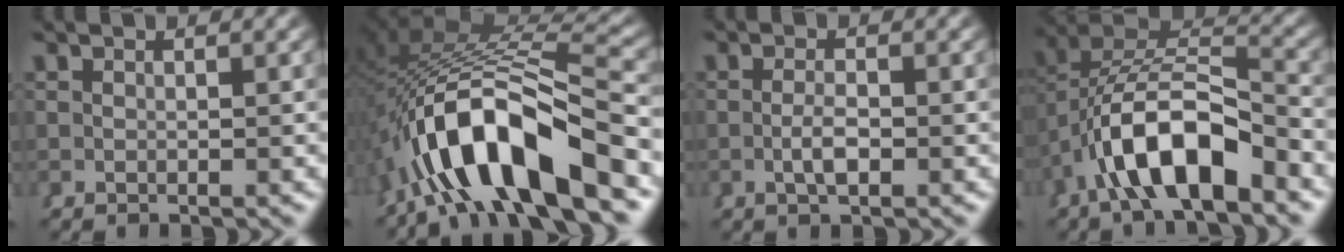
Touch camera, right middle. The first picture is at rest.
{"total": 13.8, "force": [-2.7, 7.7, 11.1], "torque": [-0.225, -0.021, -0.034]}
{"total": 1.7, "force": [-0.8, 0.2, 1.5], "torque": [-0.029, -0.013, -0.007]}
{"total": 10.3, "force": [-1.6, 6.9, 7.4], "torque": [-0.148, -0.028, -0.020]}